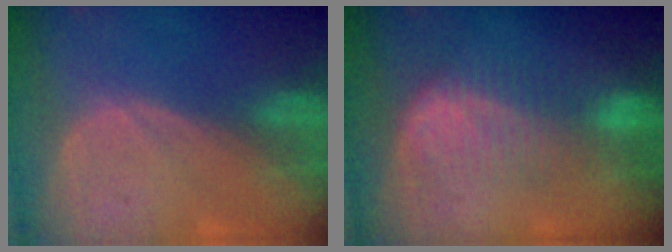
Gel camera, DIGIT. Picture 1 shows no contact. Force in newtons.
{"total": 6.8, "press": 6.5, "slide": 2.3}